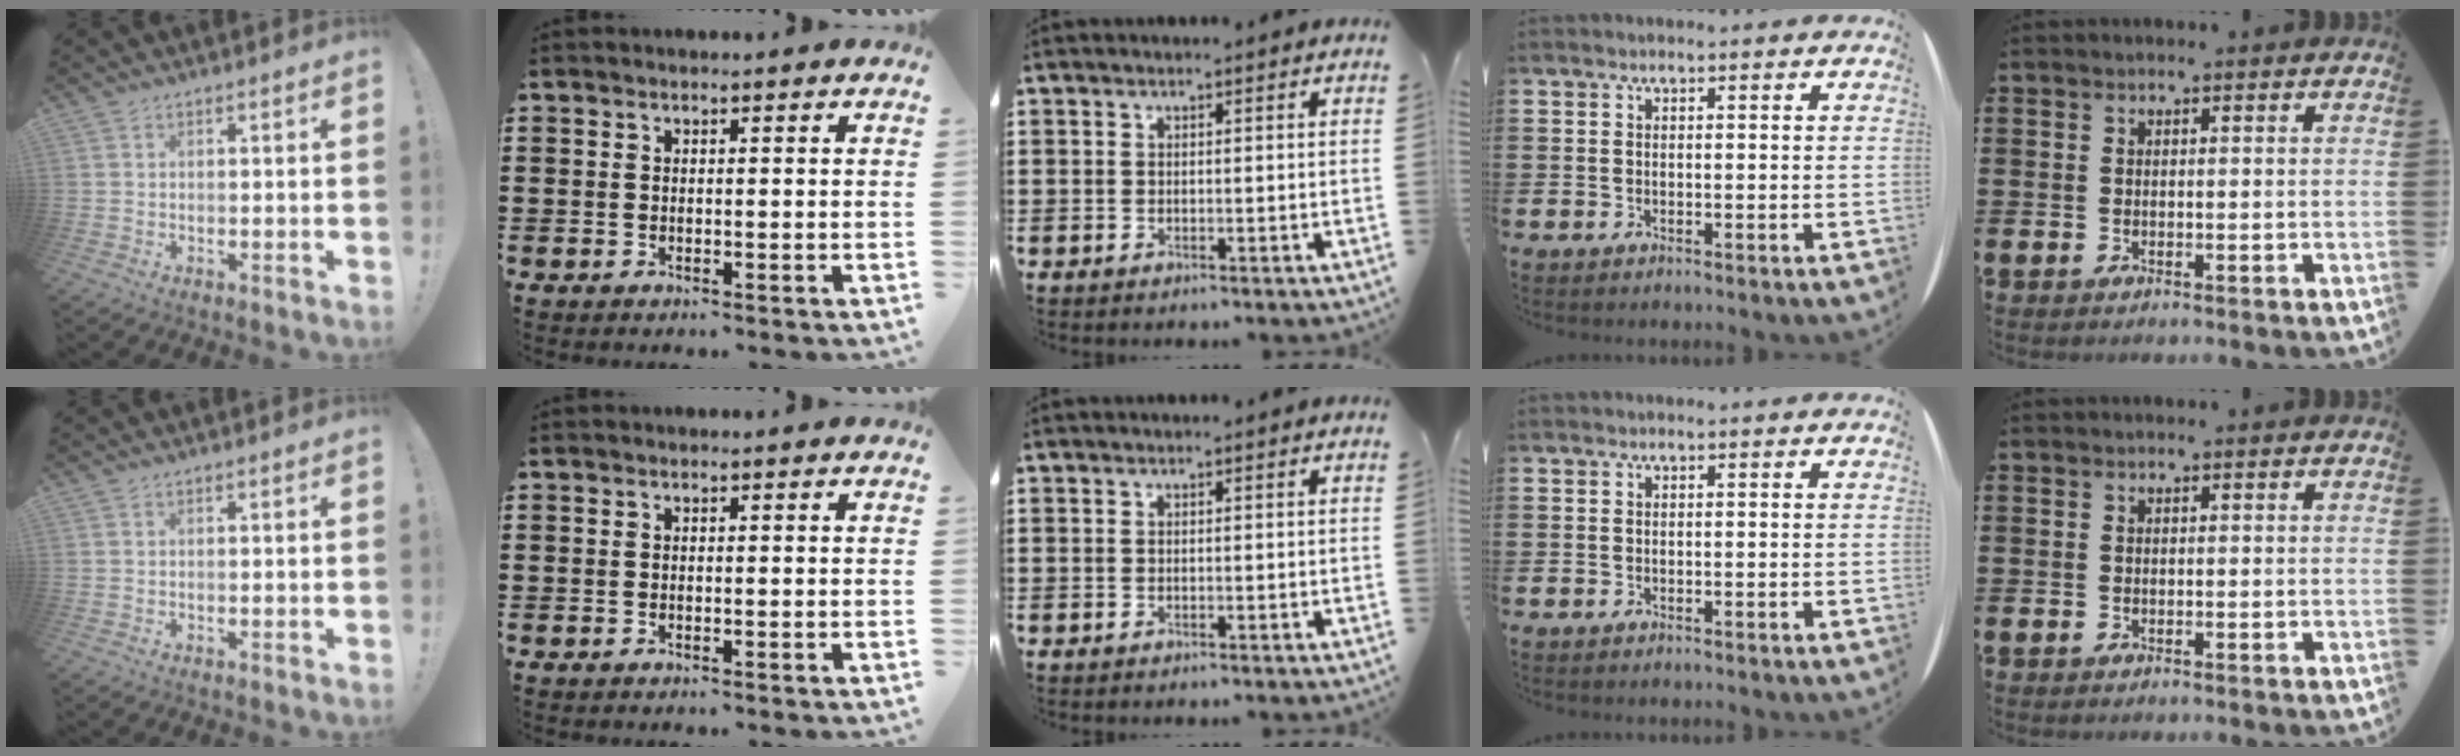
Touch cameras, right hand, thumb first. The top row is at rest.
{}